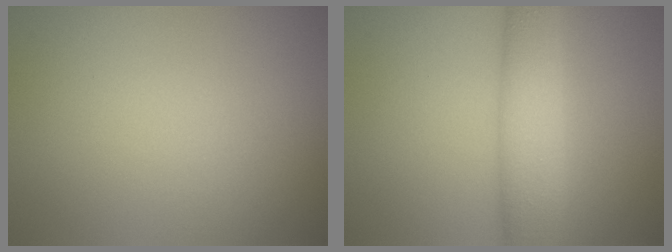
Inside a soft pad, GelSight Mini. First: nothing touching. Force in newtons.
{"total": 5.1, "press": 5.1, "slide": 0.1}